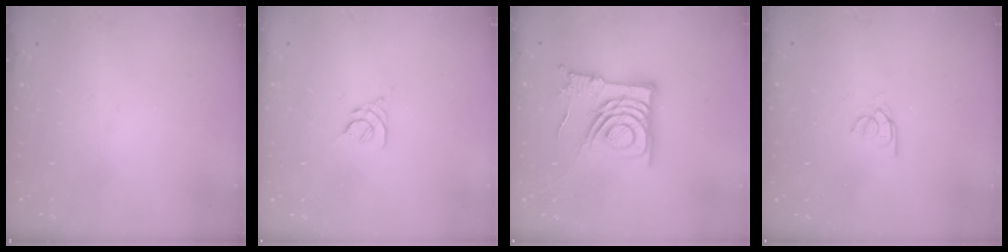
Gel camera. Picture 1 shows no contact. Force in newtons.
{"total": 2.4, "press": 2.3, "slide": 0.6}
{"total": 15.5, "press": 15.5, "slide": 1.2}
{"total": 2.6, "press": 2.6, "slide": 0.2}